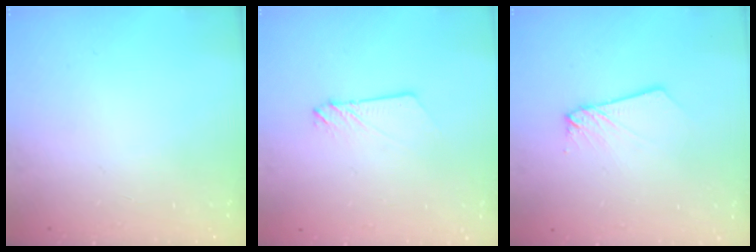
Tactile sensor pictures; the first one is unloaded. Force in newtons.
{"total": 2.3, "press": 2.3, "slide": 0.3}
{"total": 2.6, "press": 2.6, "slide": 0.2}